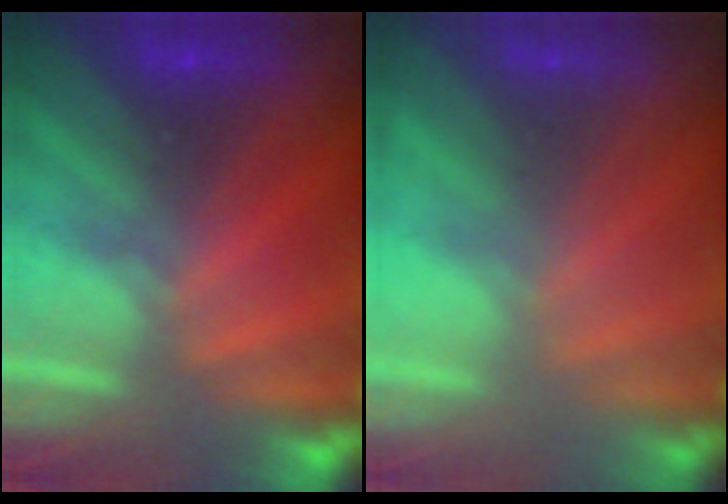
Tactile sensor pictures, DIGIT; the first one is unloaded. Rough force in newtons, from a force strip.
{"total": 2.1}